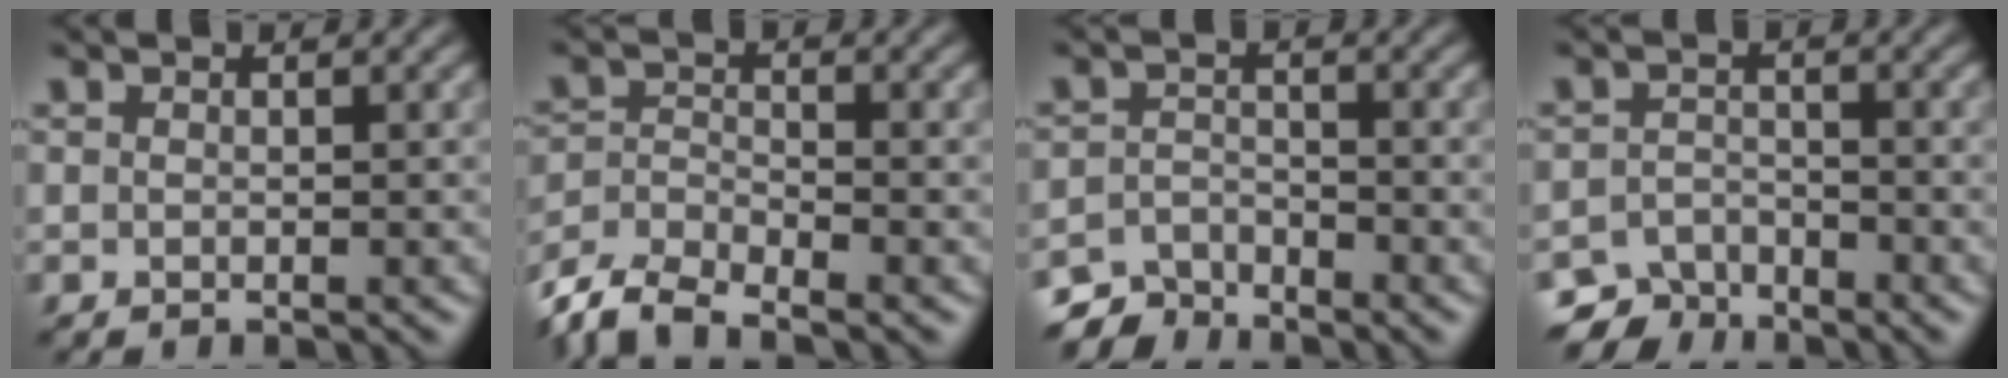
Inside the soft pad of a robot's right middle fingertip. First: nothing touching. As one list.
[{"total": 5.7, "force": [-4.9, 1.6, 2.5], "torque": [-0.052, -0.001, -0.101]}, {"total": 3.1, "force": [-3.0, 0.7, -0.2], "torque": [0.001, 0.008, -0.063]}, {"total": 3.6, "force": [-3.3, 1.4, 0.0], "torque": [0.008, -0.001, -0.060]}]